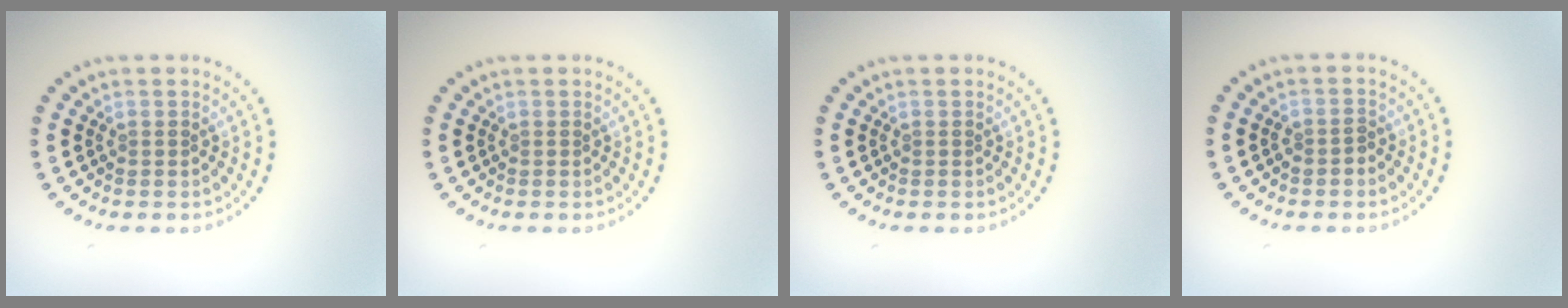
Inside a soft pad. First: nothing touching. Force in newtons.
{"total": 0.0}
{"total": 0.0}
{"total": 1.2, "press": 1.1, "slide": 0.4}